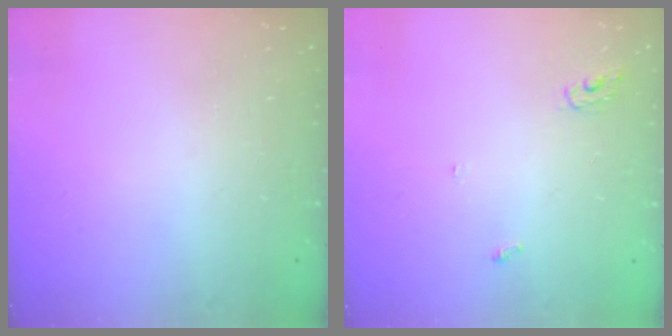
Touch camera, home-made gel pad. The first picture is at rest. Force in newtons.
{"total": 3.4, "press": 3.3, "slide": 0.3}